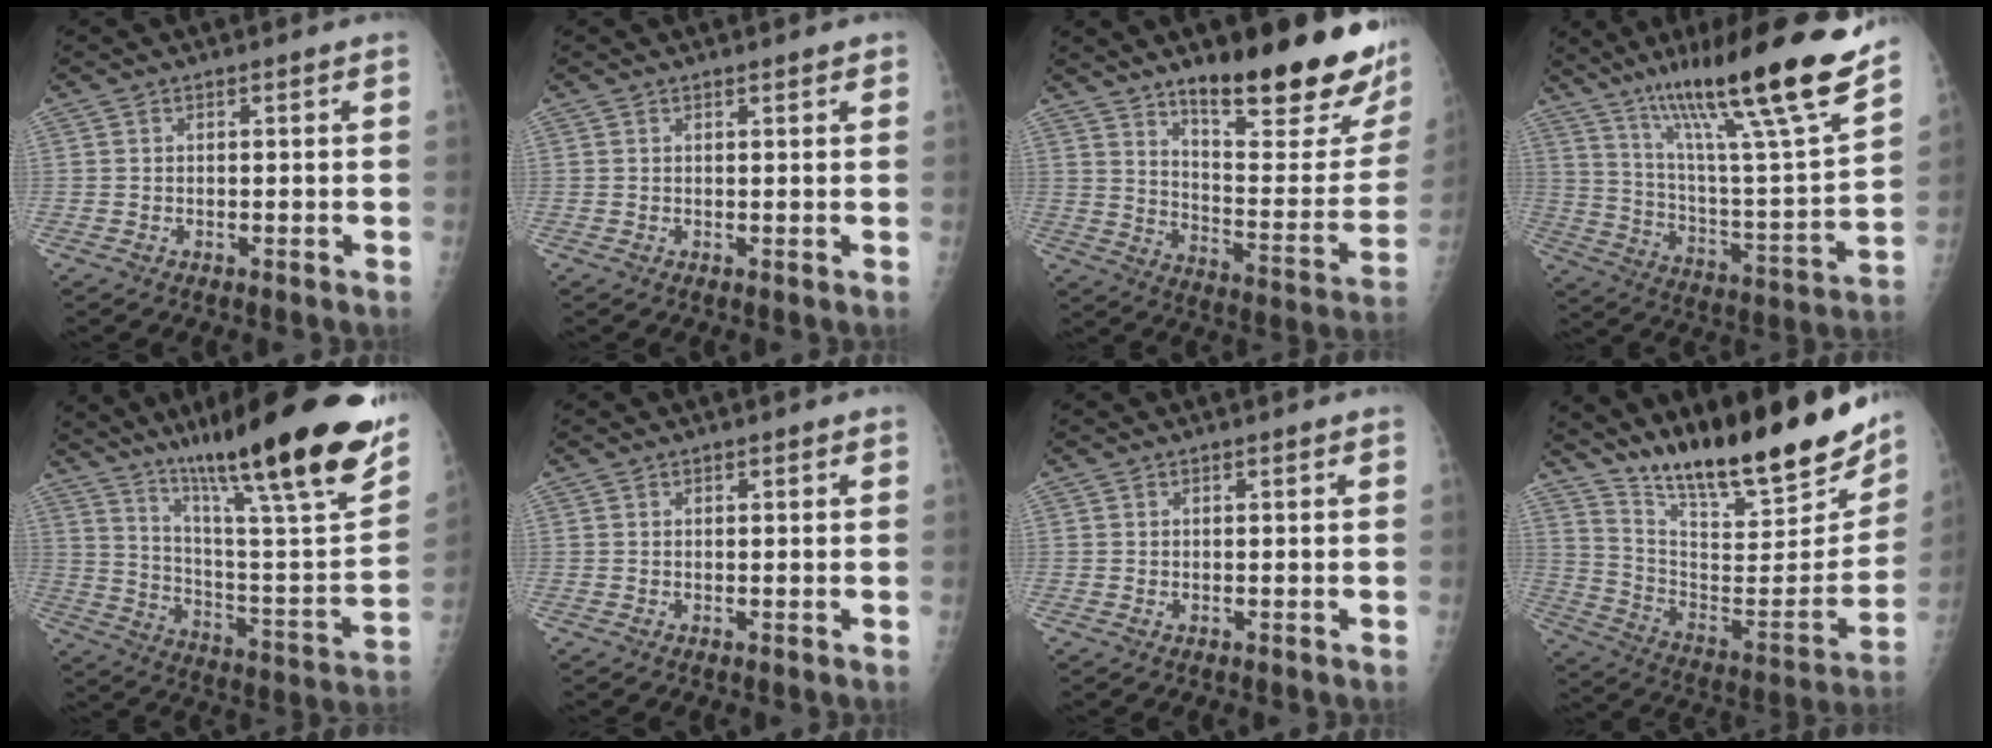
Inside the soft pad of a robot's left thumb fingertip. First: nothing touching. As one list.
[{"total": 1.2, "force": [0.9, 0.3, 0.7], "torque": [-0.007, -0.002, 0.012]}, {"total": 25.9, "force": [17.4, 6.8, 18.0], "torque": [-0.212, -0.104, 0.257]}, {"total": 25.7, "force": [18.5, 1.8, 17.8], "torque": [-0.266, -0.078, 0.307]}, {"total": 32.8, "force": [21.6, 5.0, 24.2], "torque": [-0.325, -0.075, 0.331]}, {"total": 0.6, "force": [0.4, 0.3, 0.4], "torque": [-0.002, 0.000, 0.003]}, {"total": 0.0}, {"total": 27.1, "force": [21.3, 5.9, 15.6], "torque": [-0.215, -0.107, 0.334]}]